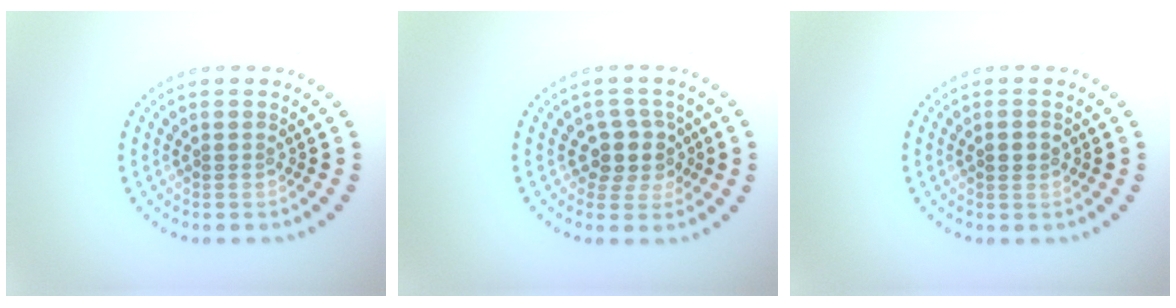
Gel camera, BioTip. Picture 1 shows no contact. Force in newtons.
{"total": 2.8, "press": 2.3, "slide": 1.6}
{"total": 1.9, "press": 1.9, "slide": 0.1}